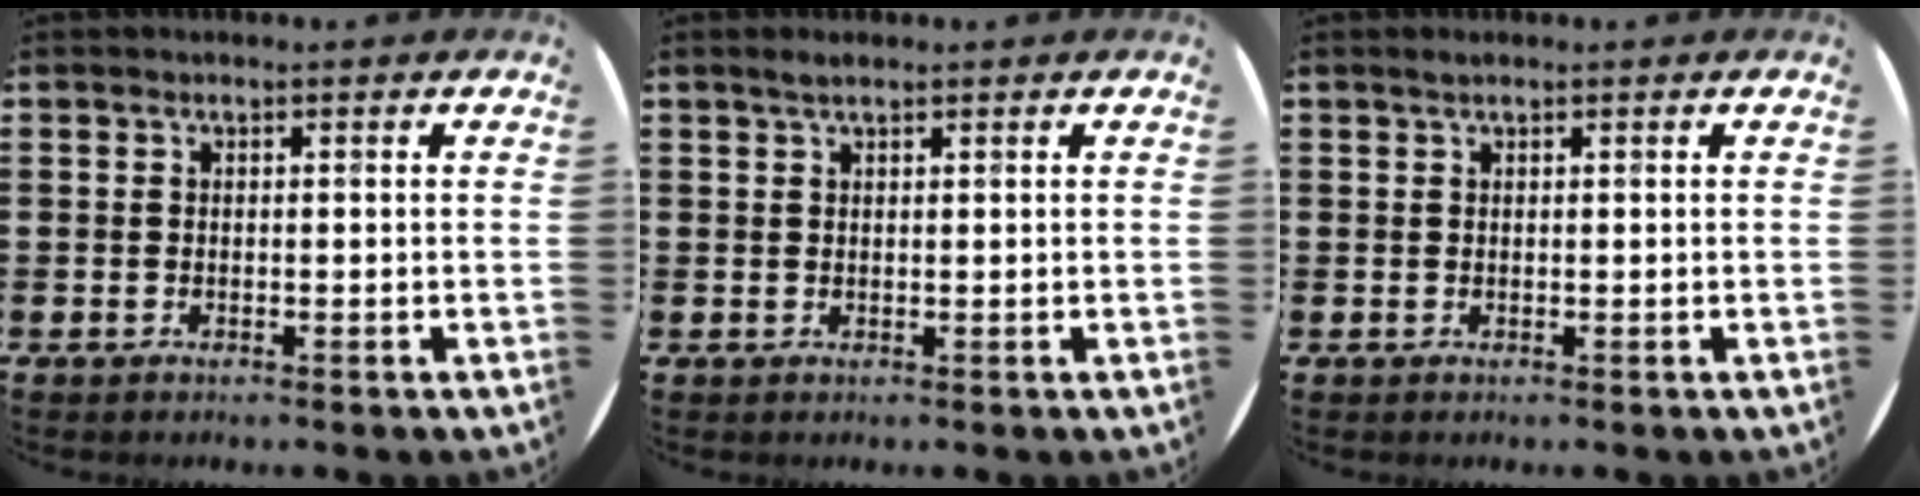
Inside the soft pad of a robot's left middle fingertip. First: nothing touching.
{"total": 1.2, "force": [1.0, 0.1, 0.6], "torque": [-0.013, 0.002, 0.017]}
{"total": 0.5, "force": [0.4, 0.0, 0.3], "torque": [-0.006, 0.001, 0.008]}